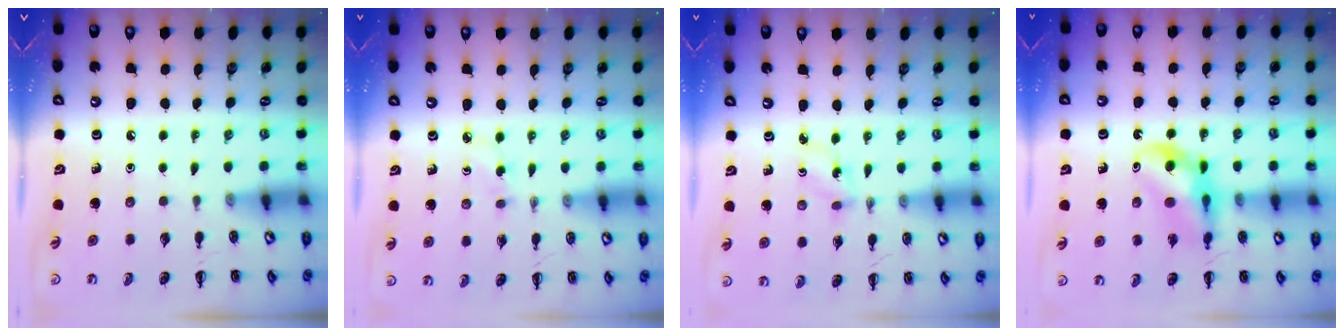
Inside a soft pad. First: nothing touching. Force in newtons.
{"total": 2.9, "press": 2.7, "slide": 1.1}
{"total": 2.7, "press": 2.6, "slide": 0.9}
{"total": 10.3, "press": 9.8, "slide": 3.1}